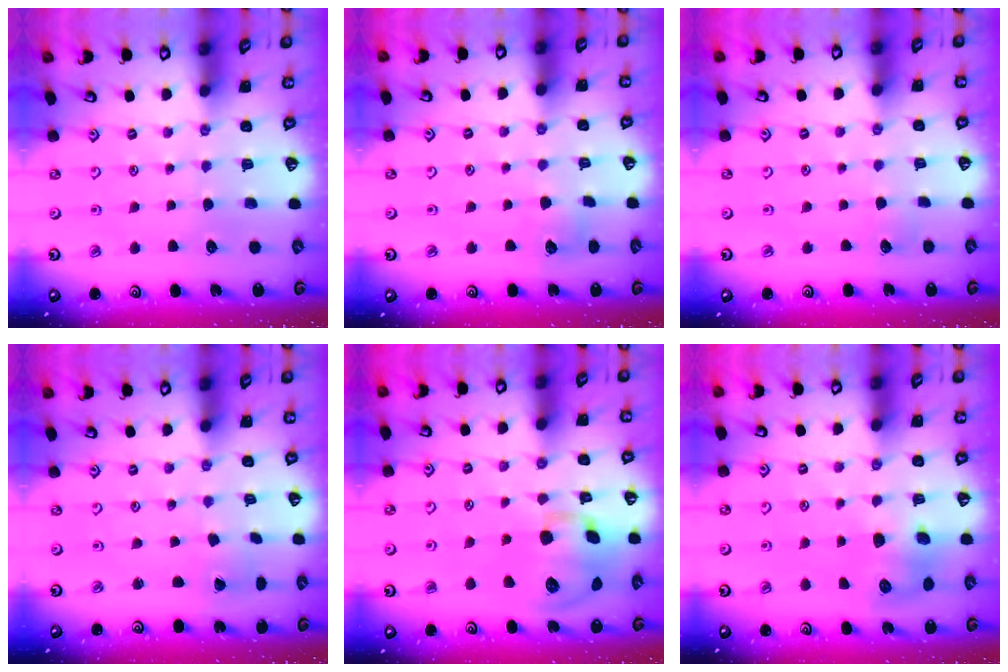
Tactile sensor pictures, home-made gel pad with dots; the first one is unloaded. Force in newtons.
{"total": 5.1, "press": 5.1, "slide": 0.6}
{"total": 2.9, "press": 2.9, "slide": 0.4}
{"total": 0.7, "press": 0.7, "slide": 0.0}
{"total": 15.8, "press": 15.5, "slide": 2.6}
{"total": 8.3, "press": 8.3, "slide": 0.5}